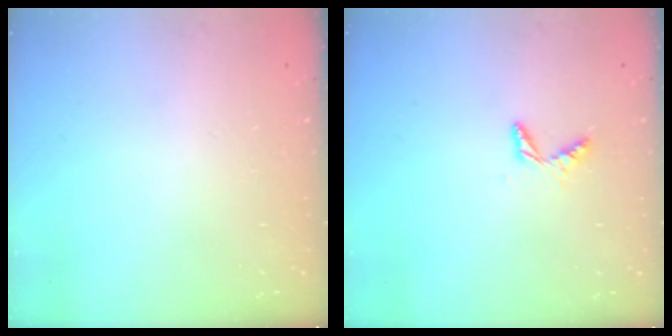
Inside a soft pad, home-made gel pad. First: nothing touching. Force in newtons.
{"total": 4.6, "press": 4.6, "slide": 0.5}